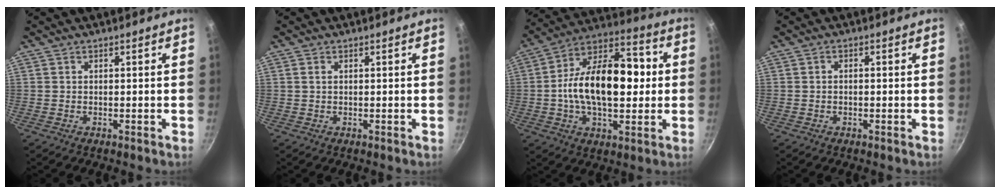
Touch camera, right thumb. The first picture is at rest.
{"total": 0.9, "force": [0.3, 0.5, 0.7], "torque": [-0.018, 0.002, 0.007]}
{"total": 21.4, "force": [0.5, 11.5, 18.0], "torque": [-0.284, 0.029, 0.004]}
{"total": 0.8, "force": [-0.2, 0.4, 0.6], "torque": [-0.008, 0.002, -0.005]}